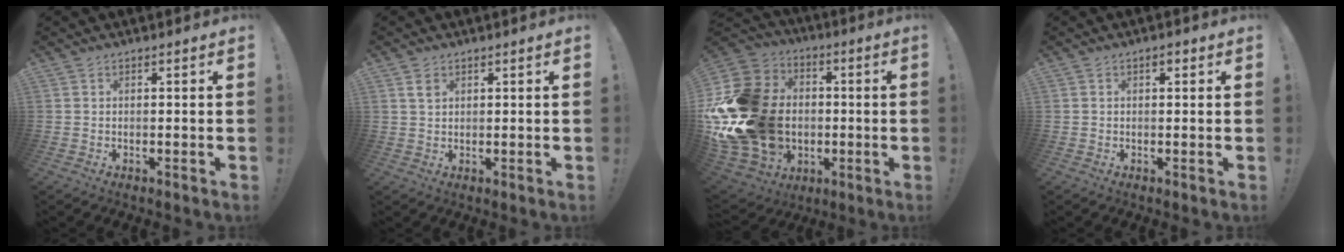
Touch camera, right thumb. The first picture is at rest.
{"total": 2.7, "force": [1.5, 1.7, 1.4], "torque": [-0.006, -0.007, 0.025]}
{"total": 29.6, "force": [-2.2, 22.8, 18.8], "torque": [-0.348, 0.007, 0.026]}
{"total": 1.5, "force": [0.4, 0.9, 1.1], "torque": [-0.017, 0.003, 0.006]}